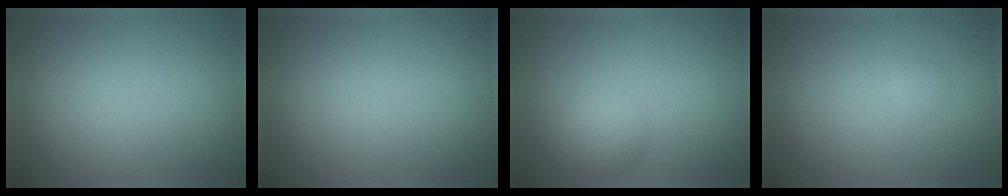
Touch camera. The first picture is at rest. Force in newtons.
{"total": 0.0}
{"total": 2.6, "press": 2.6, "slide": 0.1}
{"total": 0.6, "press": 0.6, "slide": 0.1}